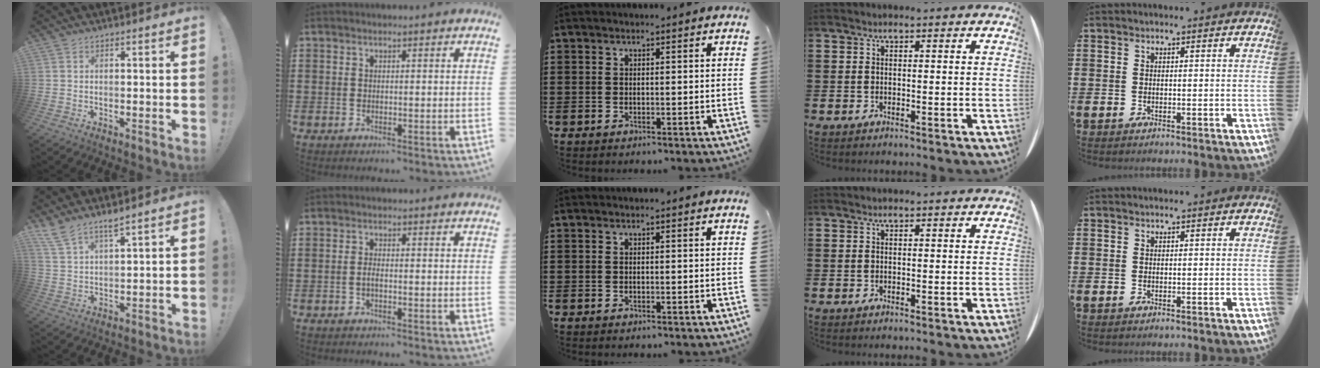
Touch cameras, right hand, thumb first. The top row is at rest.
{"thumb": {"total": 6.0, "force": [5.2, 0.8, 2.9], "torque": [-0.066, -0.027, 0.098]}, "index": {"total": 1.3, "force": [-0.6, 0.3, 1.1], "torque": [-0.028, -0.006, -0.013]}}